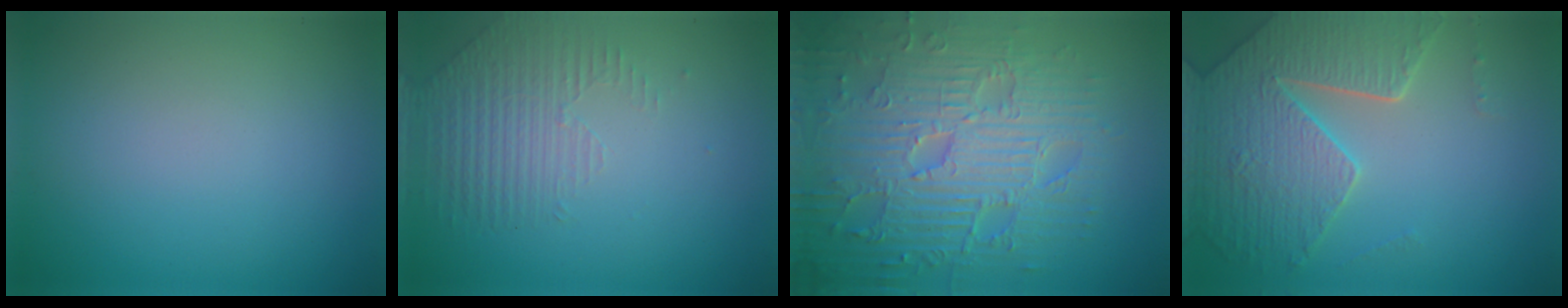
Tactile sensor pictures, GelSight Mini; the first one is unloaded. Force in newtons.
{"total": 1.5, "press": 0.9, "slide": 1.2}
{"total": 9.4, "press": 6.8, "slide": 6.5}
{"total": 6.2, "press": 5.1, "slide": 3.6}